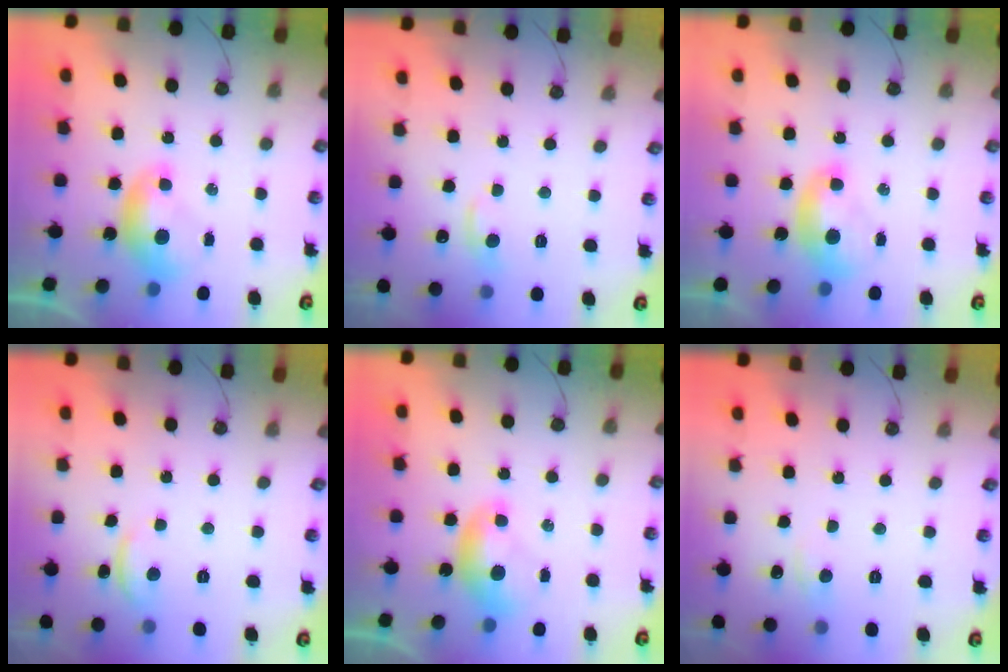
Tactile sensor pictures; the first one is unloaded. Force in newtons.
{"total": 0.8, "press": 0.5, "slide": 0.6}
{"total": 1.2, "press": 1.2, "slide": 0.3}
{"total": 1.4, "press": 1.3, "slide": 0.5}
{"total": 0.0}
{"total": 0.9, "press": 0.7, "slide": 0.6}